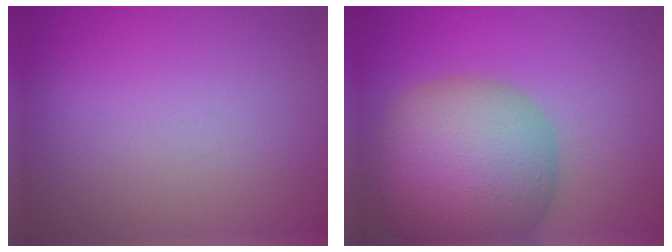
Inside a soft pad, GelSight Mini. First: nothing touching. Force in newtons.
{"total": 13.0, "press": 13.0, "slide": 0.7}